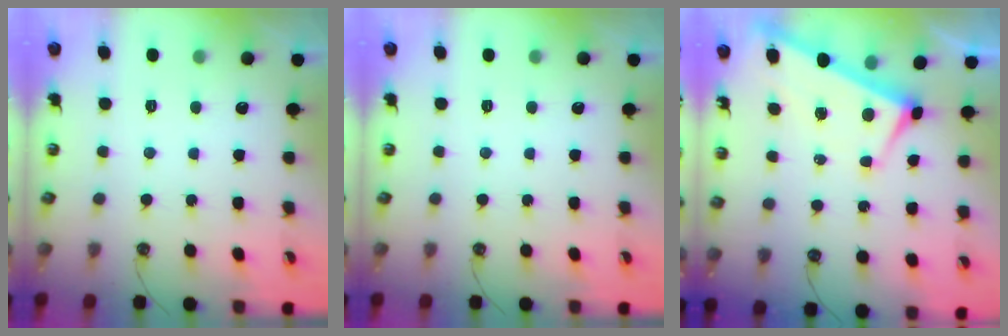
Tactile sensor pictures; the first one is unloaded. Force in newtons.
{"total": 0.0}
{"total": 2.8, "press": 2.7, "slide": 0.9}